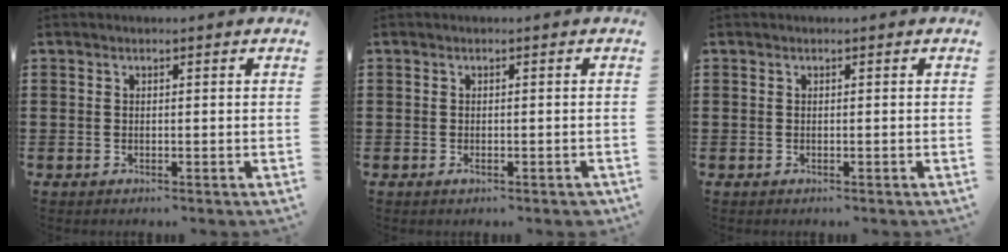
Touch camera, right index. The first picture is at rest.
{"total": 0.8, "force": [-0.4, 0.2, 0.7], "torque": [-0.015, -0.005, -0.007]}
{"total": 0.0}